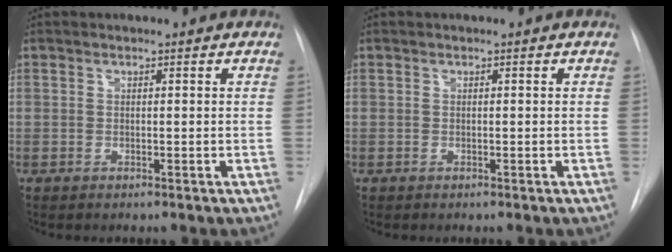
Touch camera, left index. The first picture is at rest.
{"total": 0.0}